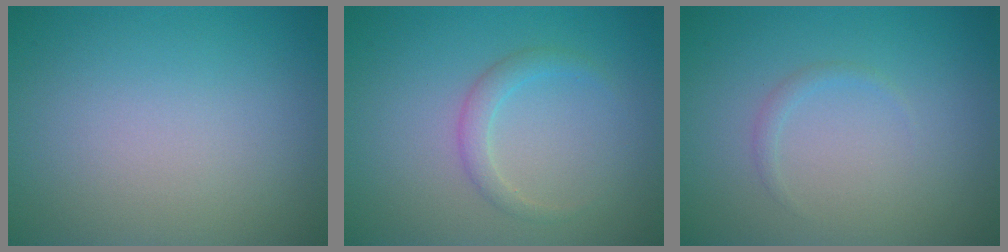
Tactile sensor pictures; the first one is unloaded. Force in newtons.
{"total": 1.6, "press": 1.6, "slide": 0.1}
{"total": 0.7, "press": 0.7, "slide": 0.0}